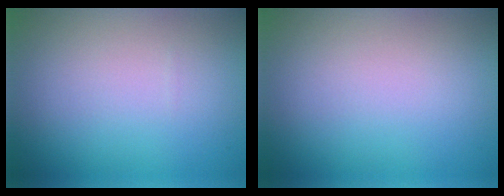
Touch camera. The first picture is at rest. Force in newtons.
{"total": 0.0}